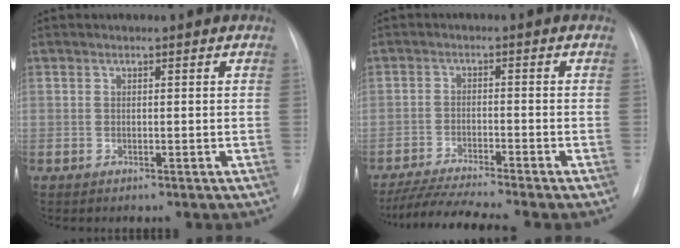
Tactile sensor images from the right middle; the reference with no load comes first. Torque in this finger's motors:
{"motor_torque": [0.10, -0.12, 0.08, 0.06]}